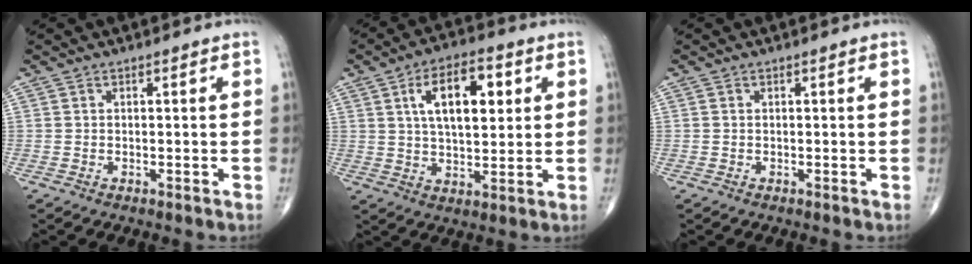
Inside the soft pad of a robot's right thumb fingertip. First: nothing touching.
{"total": 12.5, "force": [3.7, 6.0, 10.3], "torque": [-0.148, -0.003, 0.060]}
{"total": 0.0}